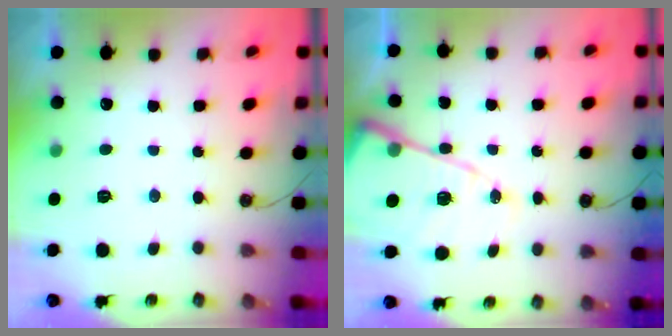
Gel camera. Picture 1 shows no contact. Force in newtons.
{"total": 16.6, "press": 16.5, "slide": 1.7}